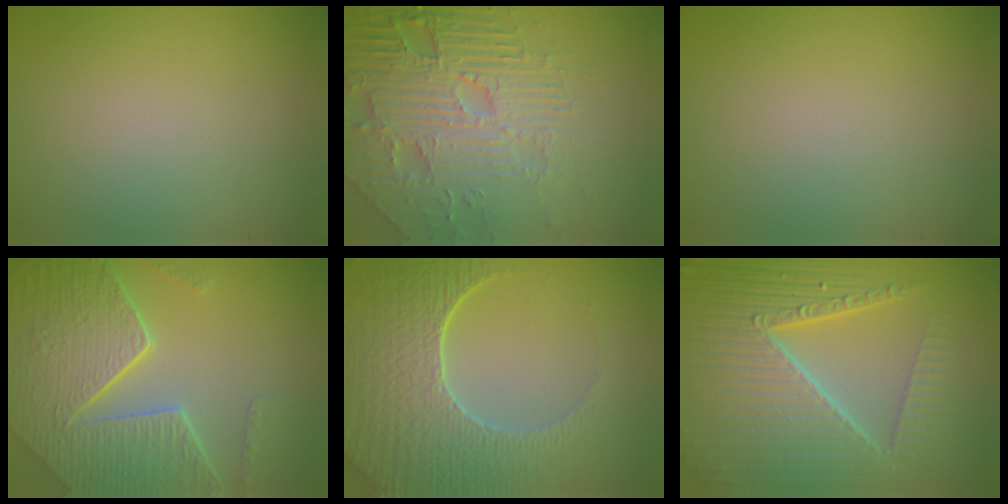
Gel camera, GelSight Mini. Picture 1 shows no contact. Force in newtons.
{"total": 8.0, "press": 6.2, "slide": 5.1}
{"total": 0.0}
{"total": 7.9, "press": 5.6, "slide": 5.6}
{"total": 7.3, "press": 5.8, "slide": 4.5}
{"total": 10.8, "press": 6.7, "slide": 8.4}